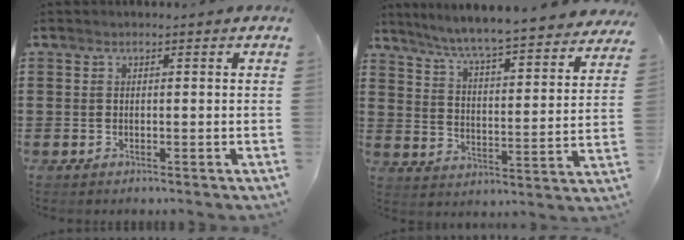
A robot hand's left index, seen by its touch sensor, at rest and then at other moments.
{"total": 5.7, "force": [5.3, -0.7, 2.0], "torque": [-0.065, -0.049, 0.084]}